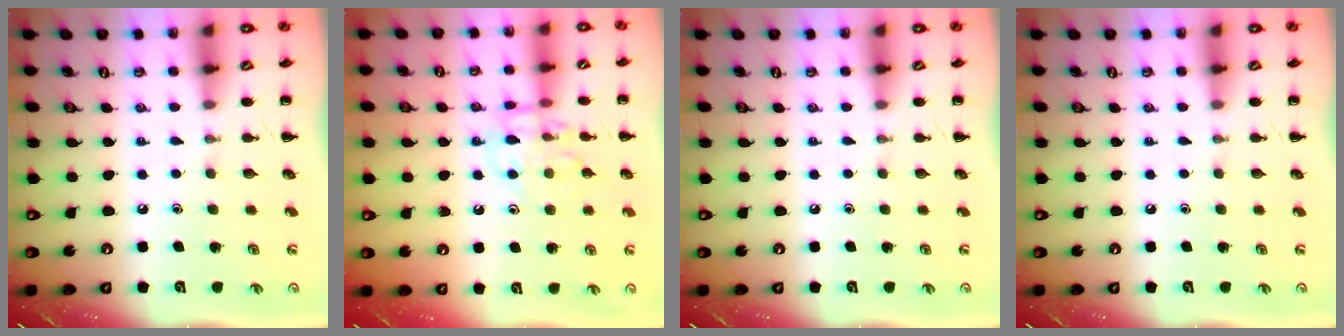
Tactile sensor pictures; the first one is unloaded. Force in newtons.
{"total": 11.1, "press": 11.1, "slide": 0.5}
{"total": 0.0}
{"total": 0.0}